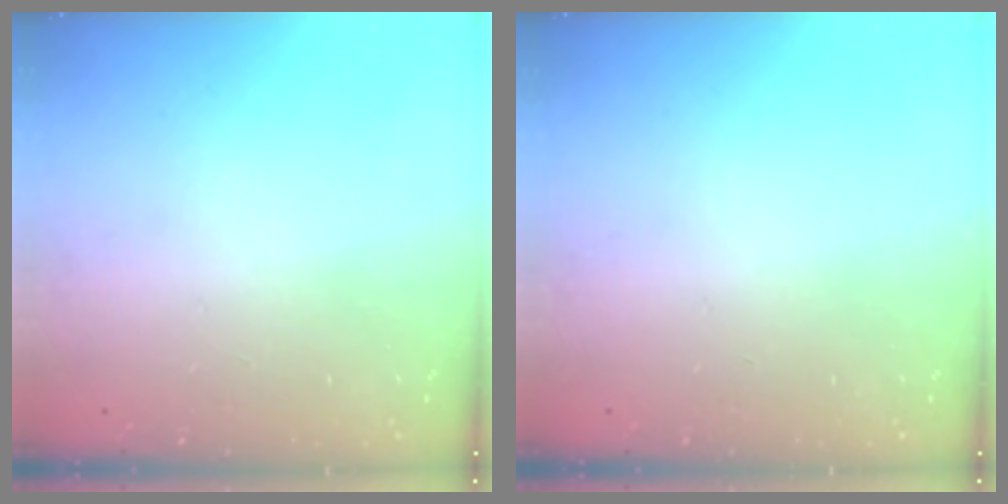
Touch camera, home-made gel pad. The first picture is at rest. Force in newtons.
{"total": 0.0}